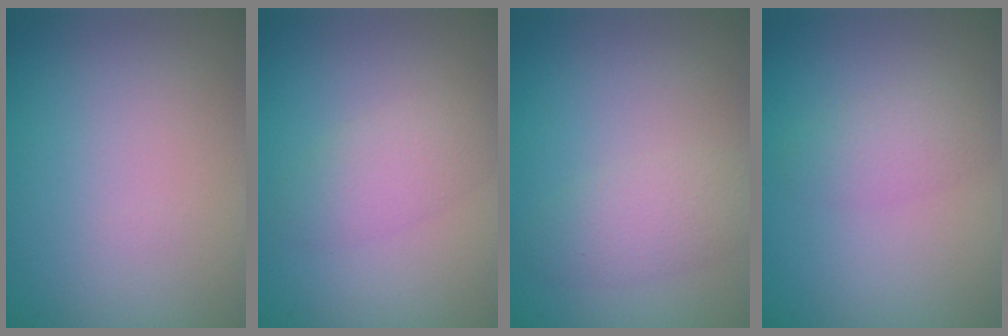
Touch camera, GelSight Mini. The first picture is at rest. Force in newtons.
{"total": 2.6, "press": 2.6, "slide": 0.1}
{"total": 2.8, "press": 2.8, "slide": 0.1}
{"total": 2.2, "press": 2.2, "slide": 0.1}